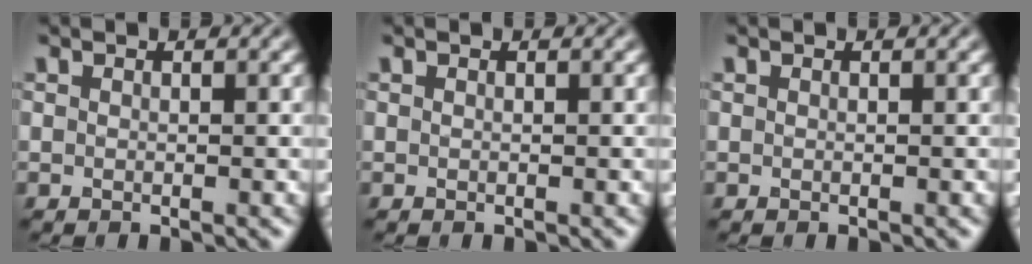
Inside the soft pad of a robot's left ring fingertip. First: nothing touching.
{"total": 0.0}
{"total": 0.0}